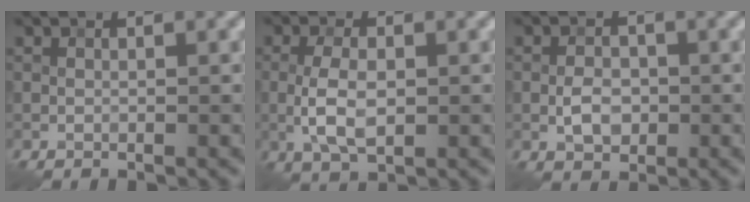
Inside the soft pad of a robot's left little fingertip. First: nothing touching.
{"total": 4.1, "force": [-0.6, 2.0, 3.5], "torque": [-0.073, 0.000, -0.012]}
{"total": 2.5, "force": [-0.6, 1.7, 1.7], "torque": [-0.029, 0.001, -0.013]}